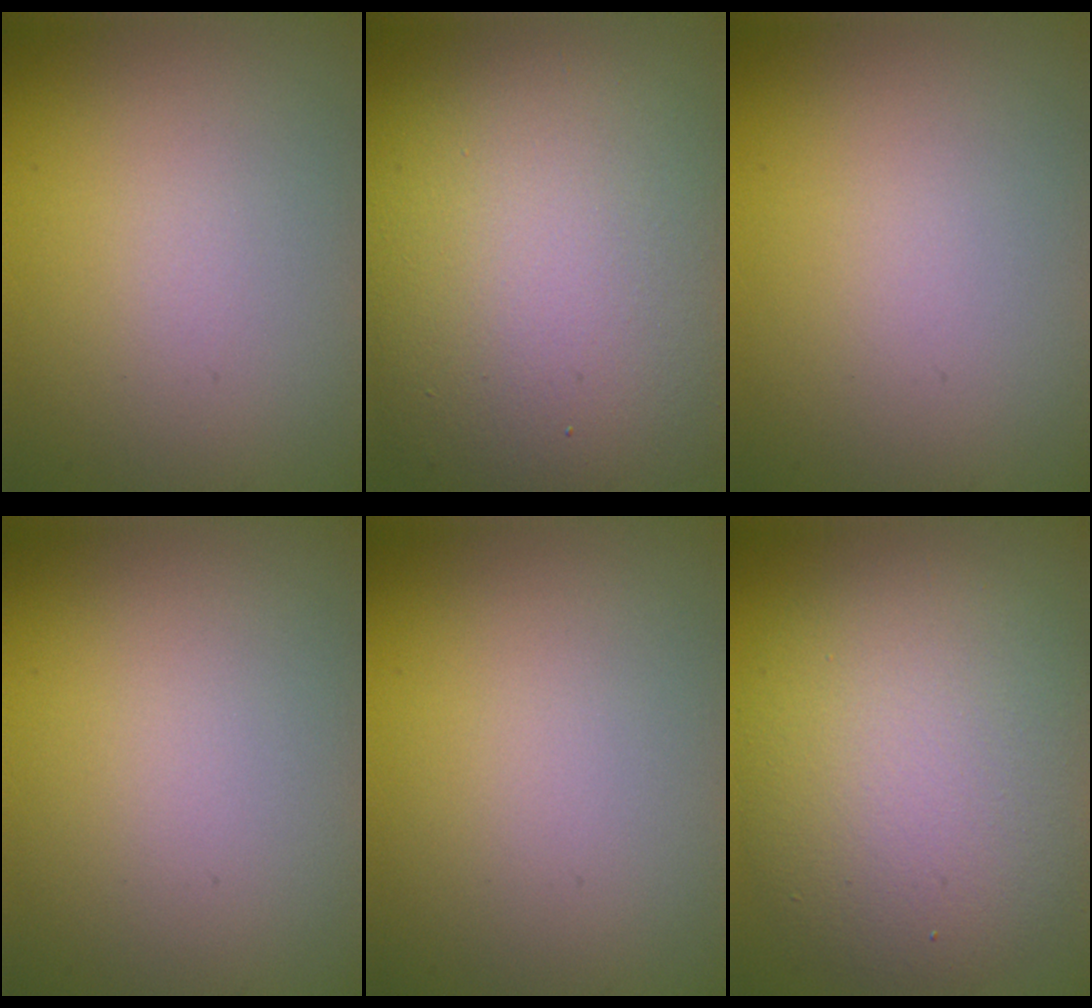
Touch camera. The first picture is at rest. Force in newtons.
{"total": 15.1, "press": 15.1, "slide": 1.0}
{"total": 0.0}
{"total": 0.0}
{"total": 0.0}
{"total": 9.1, "press": 9.1, "slide": 0.7}